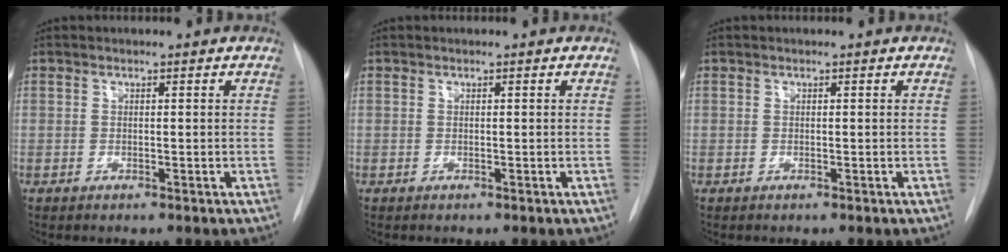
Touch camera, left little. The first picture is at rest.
{"total": 0.0}
{"total": 0.0}